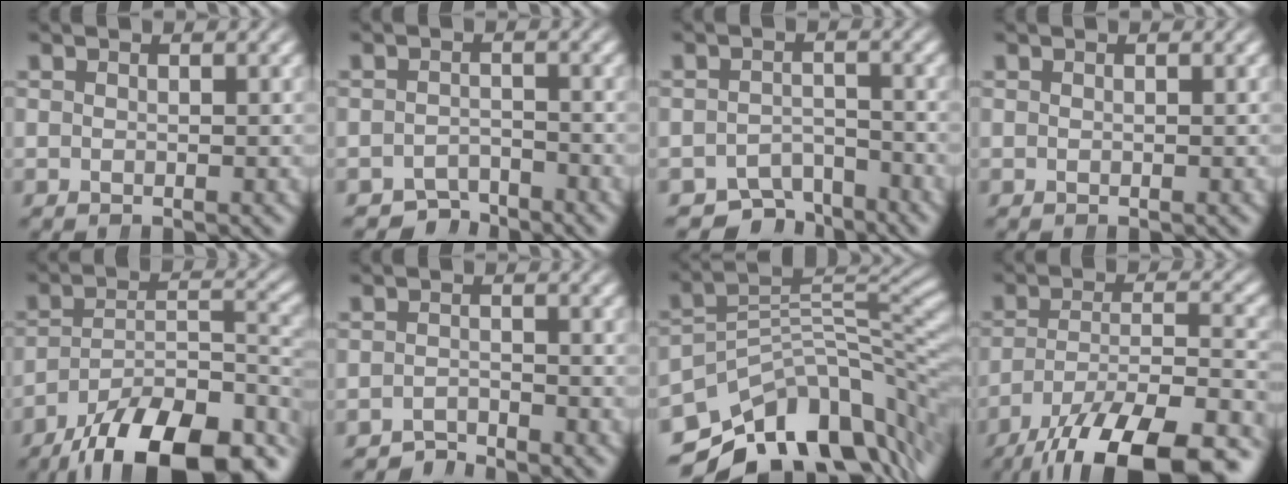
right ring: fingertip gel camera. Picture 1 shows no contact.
{"total": 3.4, "force": [-3.3, 1.1, 0.0], "torque": [0.005, -0.015, -0.053]}
{"total": 5.6, "force": [-4.9, 2.6, 0.9], "torque": [0.001, -0.017, -0.080]}
{"total": 0.0}
{"total": 15.0, "force": [-10.0, 7.0, 8.7], "torque": [-0.122, -0.037, -0.136]}
{"total": 2.5, "force": [-2.5, 0.4, -0.3], "torque": [0.002, -0.008, -0.045]}
{"total": 15.8, "force": [-8.9, 8.7, 9.7], "torque": [-0.133, -0.031, -0.123]}
{"total": 12.4, "force": [-7.3, 5.7, 8.2], "torque": [-0.132, -0.042, -0.089]}